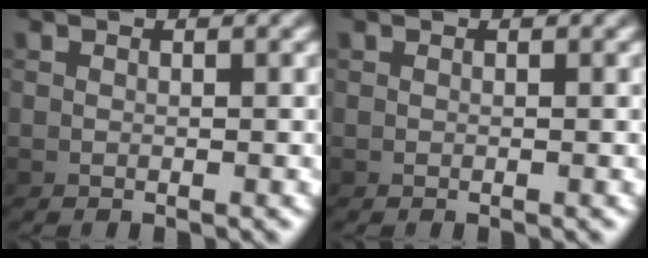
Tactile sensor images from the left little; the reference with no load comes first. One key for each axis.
{"total": 0.0}